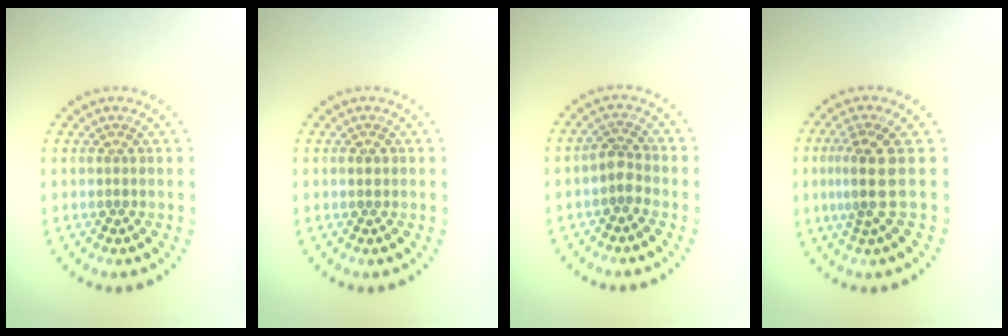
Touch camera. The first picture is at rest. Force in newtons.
{"total": 0.9, "press": 0.8, "slide": 0.2}
{"total": 1.7, "press": 1.4, "slide": 1.0}
{"total": 3.1, "press": 2.4, "slide": 2.0}